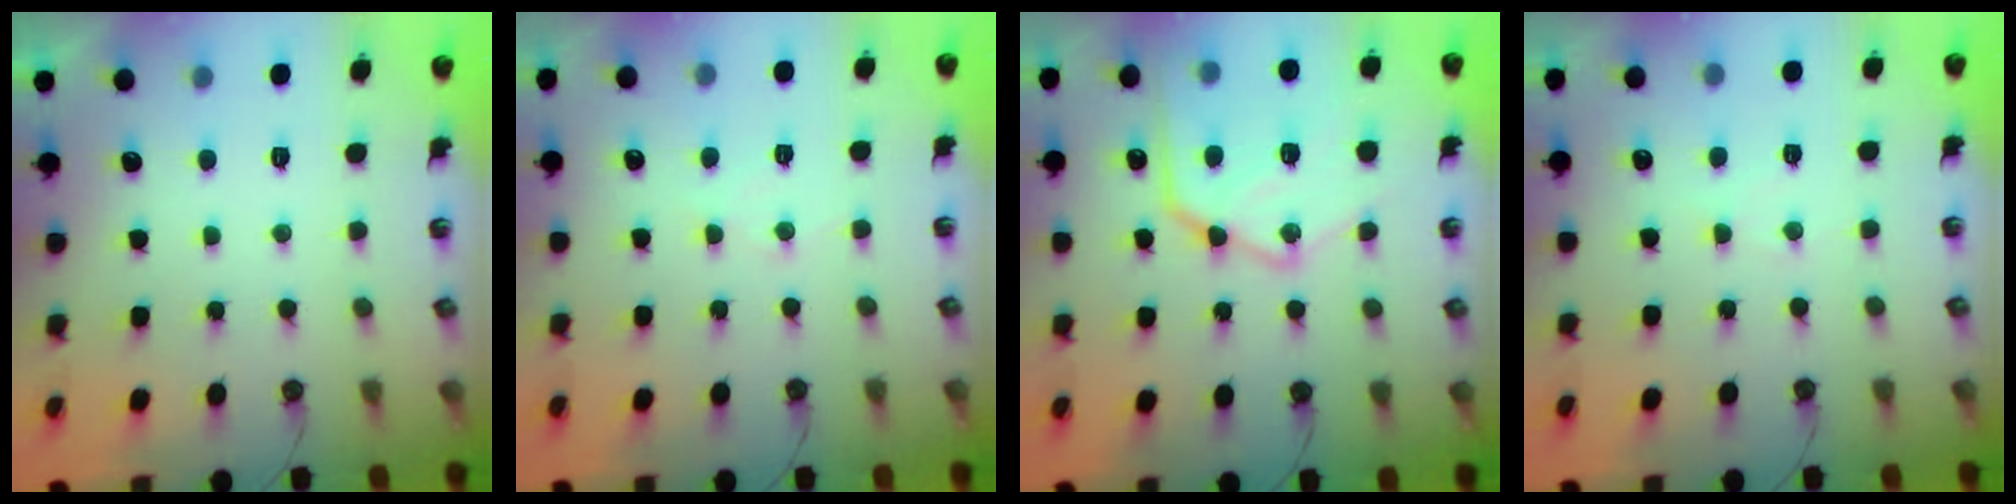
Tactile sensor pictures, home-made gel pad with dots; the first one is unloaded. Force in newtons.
{"total": 4.4, "press": 4.3, "slide": 0.6}
{"total": 21.6, "press": 21.6, "slide": 1.5}
{"total": 4.7, "press": 4.7, "slide": 0.7}